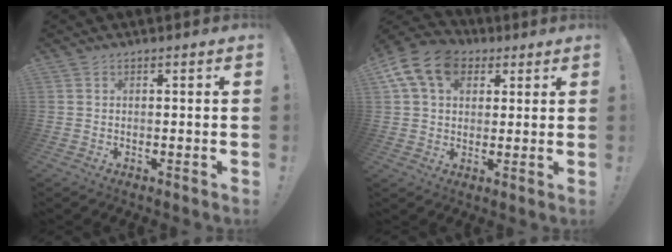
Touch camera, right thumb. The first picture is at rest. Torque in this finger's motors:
{"motor_torque": [0.46, 0.45, 0.66, -0.44, 0.06]}